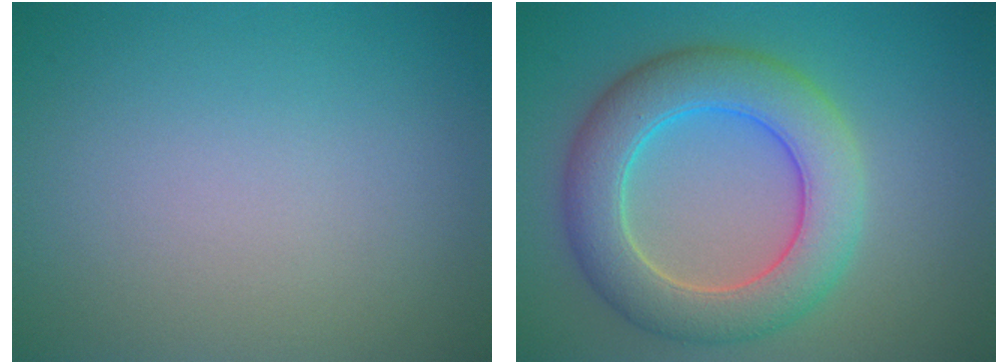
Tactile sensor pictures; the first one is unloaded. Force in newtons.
{"total": 7.3, "press": 7.3, "slide": 0.3}